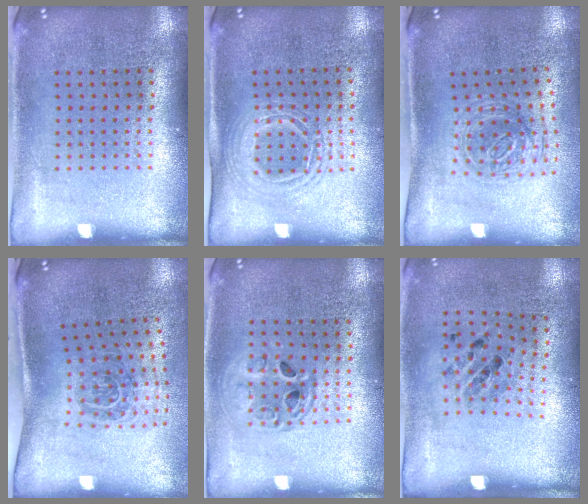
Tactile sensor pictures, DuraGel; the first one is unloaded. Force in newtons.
{"total": 1.5, "press": 1.3, "slide": 0.8}
{"total": 1.1, "press": 1.1, "slide": 0.3}
{"total": 1.8, "press": 1.2, "slide": 1.4}
{"total": 1.5, "press": 1.3, "slide": 0.7}
{"total": 1.1, "press": 0.7, "slide": 0.8}